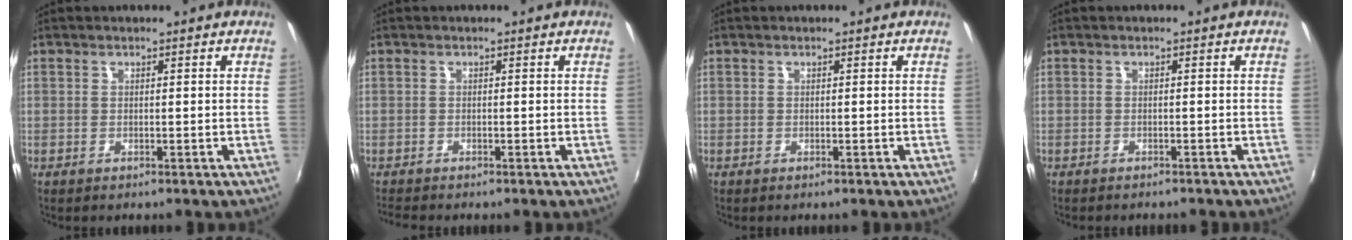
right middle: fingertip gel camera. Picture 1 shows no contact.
{"total": 2.1, "force": [-2.0, 0.2, 0.8], "torque": [-0.019, -0.013, -0.036]}
{"total": 0.0}
{"total": 2.4, "force": [-2.2, 0.5, 0.8], "torque": [-0.022, -0.009, -0.032]}